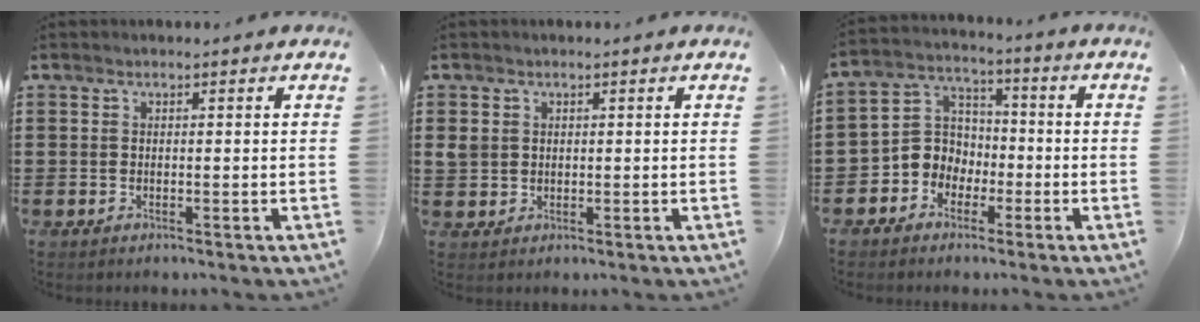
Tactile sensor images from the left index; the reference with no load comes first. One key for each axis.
{"total": 2.1, "fx": 0.6, "fy": 1.8, "fz": 0.8, "tx": -0.030, "ty": 0.005, "tz": 0.007}
{"total": 6.3, "fx": -2.2, "fy": 5.7, "fz": 1.6, "tx": -0.067, "ty": 0.006, "tz": -0.051}